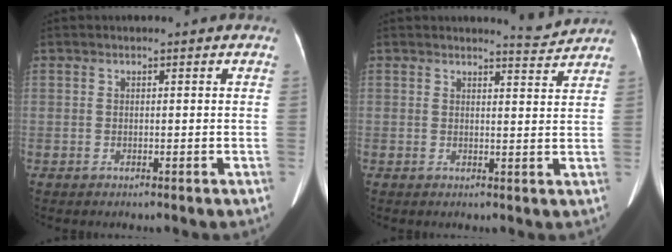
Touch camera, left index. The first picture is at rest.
{"total": 2.9, "force": [2.8, -0.7, -0.4], "torque": [-0.008, -0.022, 0.037]}